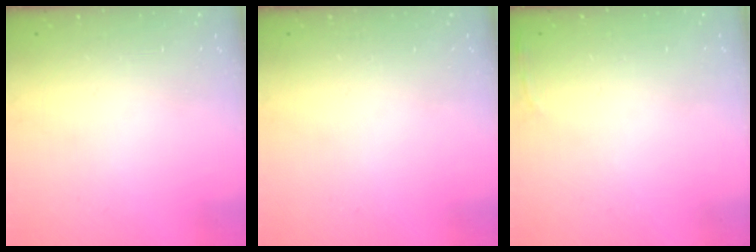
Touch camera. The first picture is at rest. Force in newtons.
{"total": 0.0}
{"total": 2.8, "press": 2.6, "slide": 0.9}